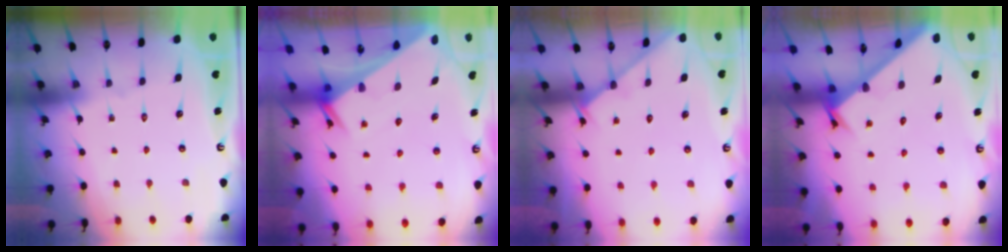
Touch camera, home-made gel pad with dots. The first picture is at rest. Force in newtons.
{"total": 2.4, "press": 2.4, "slide": 0.2}
{"total": 2.3, "press": 2.3, "slide": 0.2}
{"total": 2.6, "press": 2.6, "slide": 0.2}